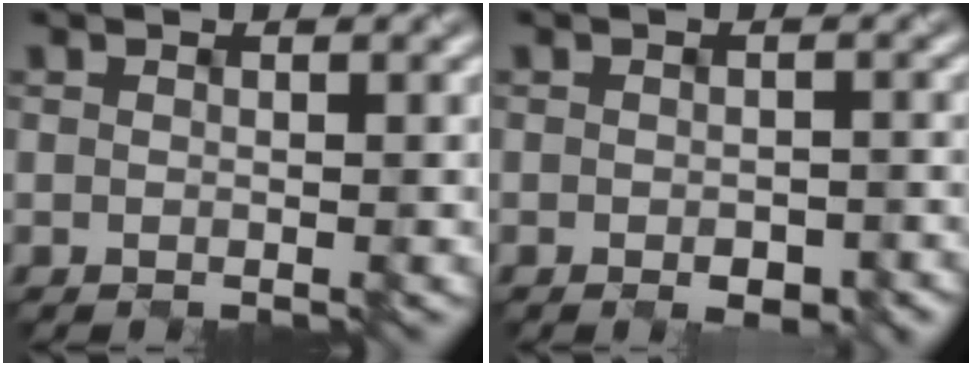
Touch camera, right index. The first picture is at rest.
{"total": 2.7, "force": [-1.4, 1.4, 1.9], "torque": [-0.026, -0.007, -0.010]}